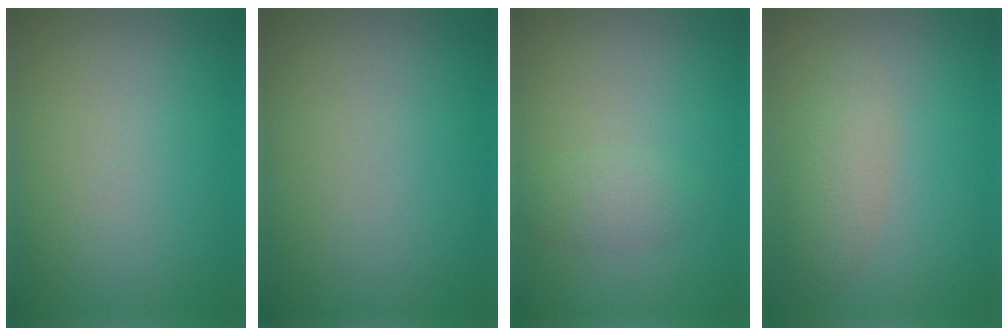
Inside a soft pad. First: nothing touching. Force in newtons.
{"total": 0.0}
{"total": 1.7, "press": 1.7, "slide": 0.0}
{"total": 2.5, "press": 2.5, "slide": 0.2}